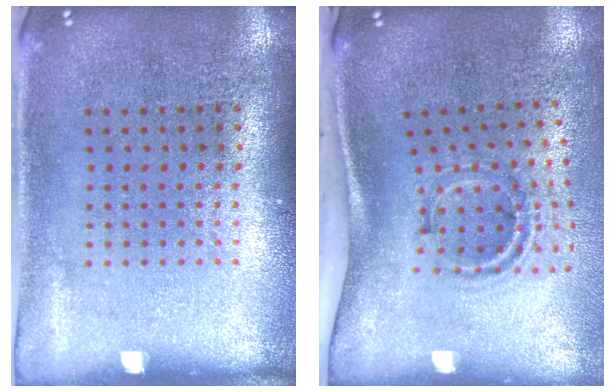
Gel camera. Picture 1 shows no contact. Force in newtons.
{"total": 1.4, "press": 1.0, "slide": 1.0}